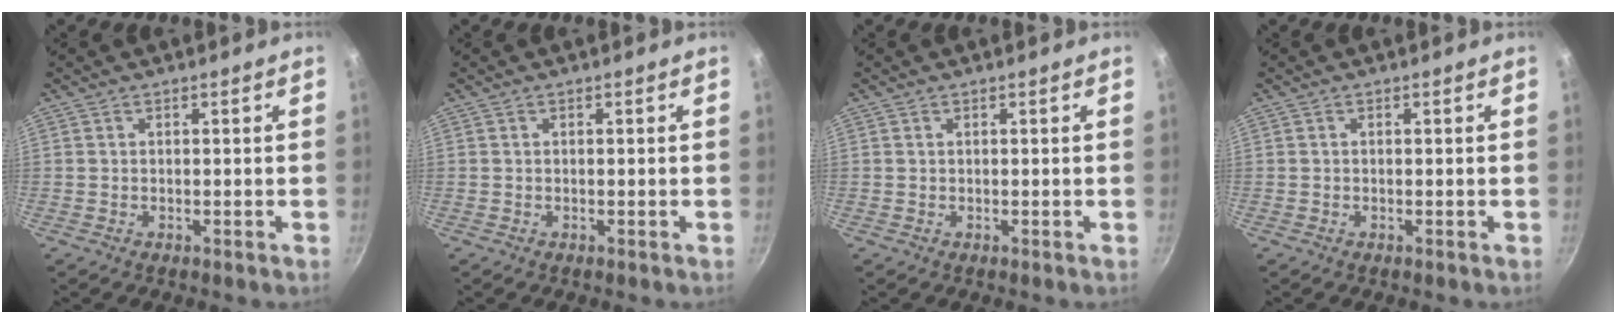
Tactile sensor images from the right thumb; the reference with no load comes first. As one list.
[{"total": 0.0}, {"total": 0.0}, {"total": 0.0}]